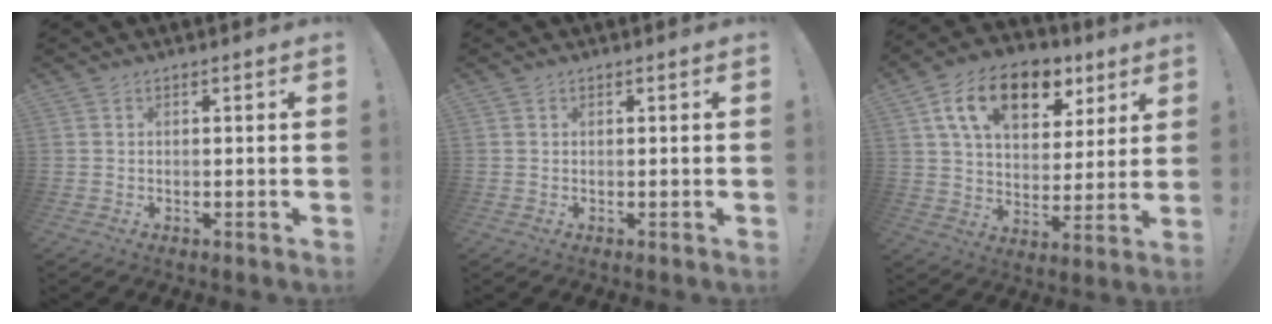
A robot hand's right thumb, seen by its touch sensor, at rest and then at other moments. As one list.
[{"total": 0.7, "force": [0.2, 0.6, -0.1], "torque": [0.009, -0.002, 0.002]}, {"total": 17.4, "force": [8.9, 10.5, 10.7], "torque": [-0.176, -0.030, 0.159]}]